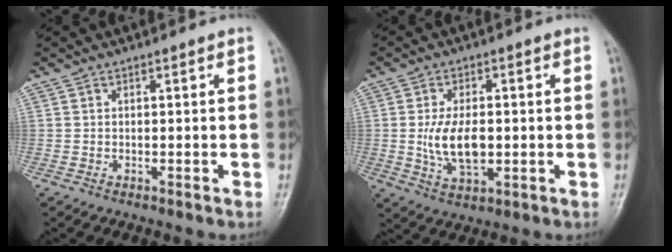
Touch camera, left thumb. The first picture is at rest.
{"total": 8.6, "force": [-0.4, 4.6, 7.2], "torque": [-0.129, -0.006, -0.002]}